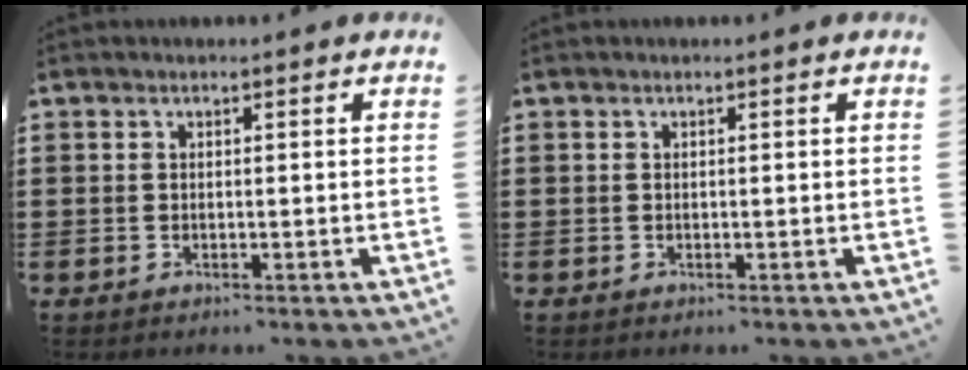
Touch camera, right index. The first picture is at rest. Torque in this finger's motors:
{"motor_torque": [0.00, 0.00, 0.00, 0.00]}